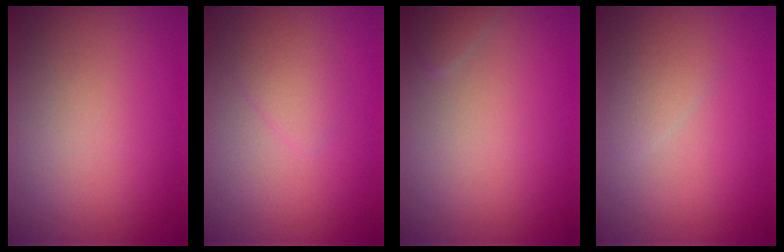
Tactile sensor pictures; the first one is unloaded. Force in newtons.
{"total": 1.5, "press": 1.5, "slide": 0.1}
{"total": 0.9, "press": 0.9, "slide": 0.1}
{"total": 1.4, "press": 1.4, "slide": 0.0}